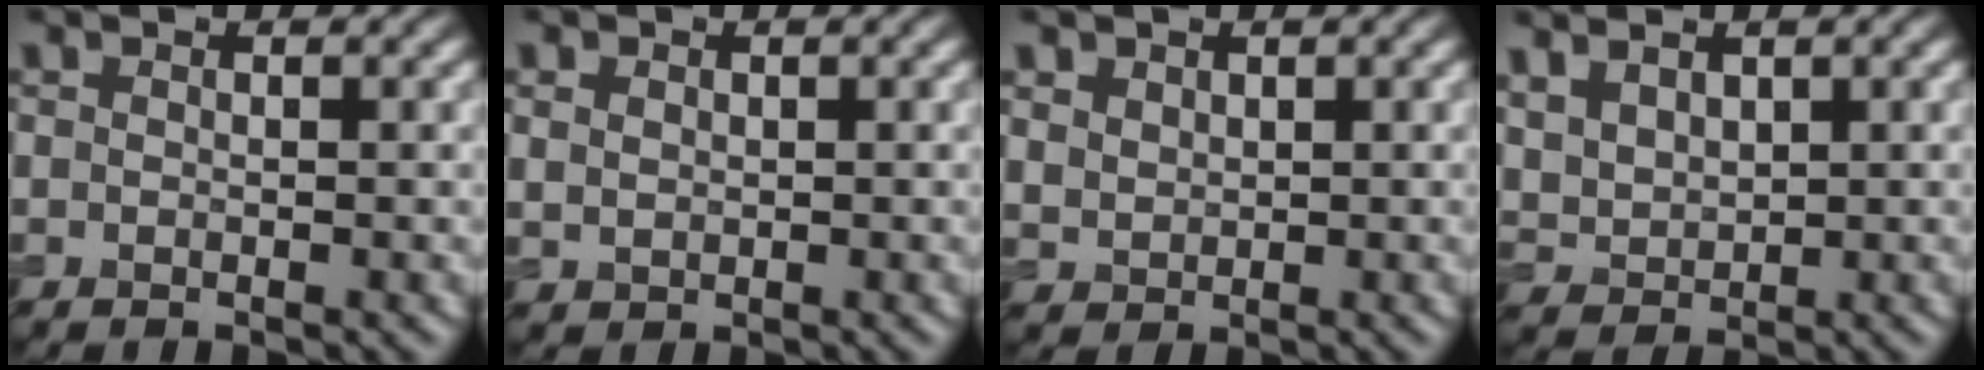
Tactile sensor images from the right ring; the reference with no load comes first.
{"total": 1.4, "force": [0.5, 1.1, 0.6], "torque": [-0.013, -0.002, 0.014]}
{"total": 2.0, "force": [1.1, 1.5, 0.7], "torque": [-0.022, -0.005, 0.033]}
{"total": 4.1, "force": [2.1, 2.7, 2.3], "torque": [-0.068, 0.012, 0.041]}